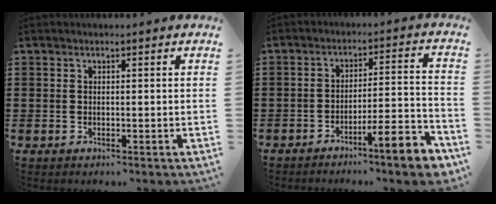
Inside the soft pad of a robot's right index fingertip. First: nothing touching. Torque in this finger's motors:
{"motor_torque": [0.44, -0.41, 0.17, 0.00]}